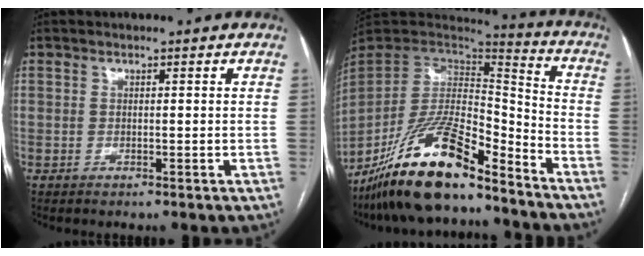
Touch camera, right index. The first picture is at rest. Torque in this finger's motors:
{"motor_torque": [0.85, -1.29, -0.22, -0.21]}